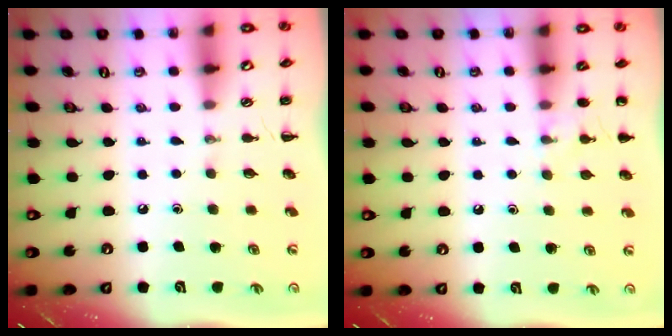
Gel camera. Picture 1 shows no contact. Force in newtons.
{"total": 6.3, "press": 6.1, "slide": 1.8}